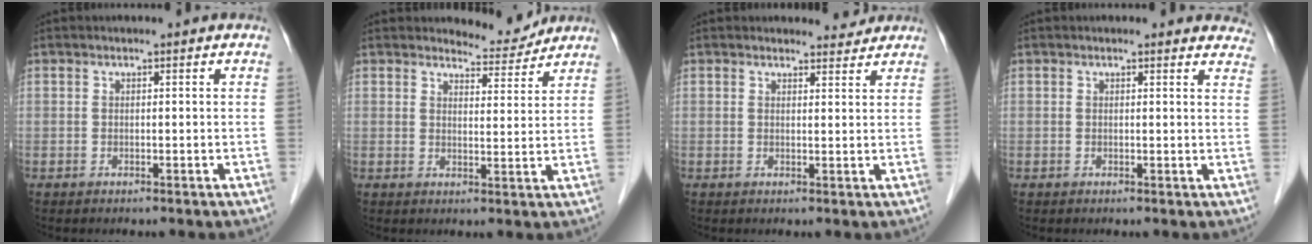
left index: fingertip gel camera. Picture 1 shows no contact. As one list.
[{"total": 4.1, "force": [4.0, 0.5, -0.5], "torque": [-0.001, -0.015, 0.057]}, {"total": 2.4, "force": [2.3, 0.4, -0.3], "torque": [-0.001, -0.009, 0.025]}, {"total": 7.2, "force": [6.8, 2.0, 0.9], "torque": [0.025, -0.011, 0.039]}]